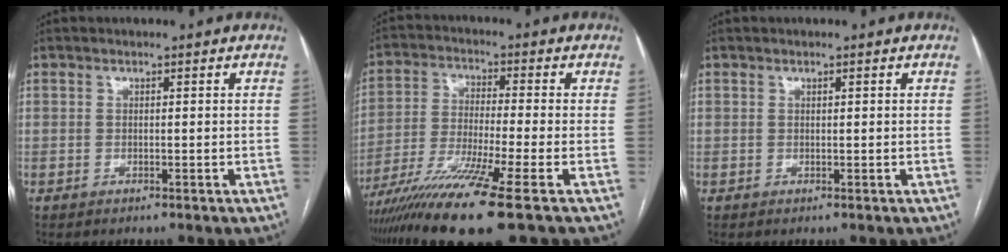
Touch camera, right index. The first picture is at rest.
{"total": 13.1, "force": [-8.6, -1.5, 9.7], "torque": [-0.188, -0.035, -0.155]}
{"total": 0.5, "force": [0.3, 0.1, 0.4], "torque": [-0.006, 0.000, 0.004]}